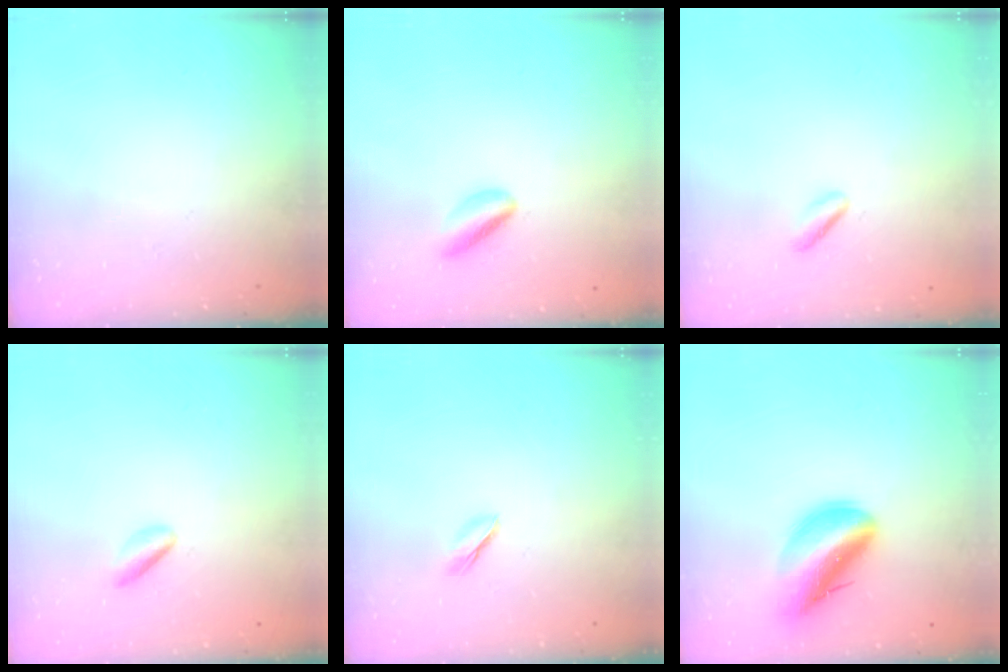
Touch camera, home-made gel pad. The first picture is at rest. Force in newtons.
{"total": 4.6, "press": 4.5, "slide": 1.2}
{"total": 1.1, "press": 0.9, "slide": 0.7}
{"total": 3.0, "press": 2.7, "slide": 1.2}
{"total": 2.5, "press": 2.5, "slide": 0.4}
{"total": 14.4, "press": 13.8, "slide": 4.0}